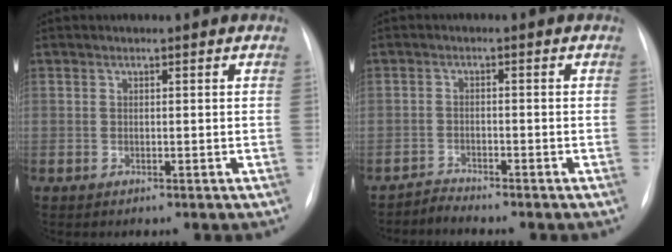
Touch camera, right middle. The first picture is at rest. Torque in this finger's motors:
{"motor_torque": [0.05, -0.34, -0.04, -0.01]}